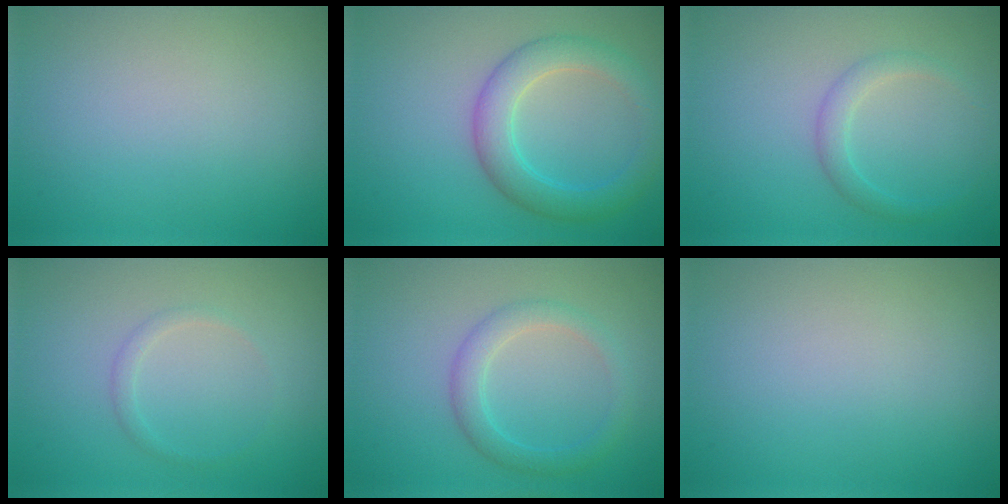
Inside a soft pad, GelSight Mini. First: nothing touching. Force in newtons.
{"total": 4.5, "press": 4.5, "slide": 0.1}
{"total": 1.7, "press": 1.7, "slide": 0.1}
{"total": 0.9, "press": 0.9, "slide": 0.0}
{"total": 2.6, "press": 2.6, "slide": 0.1}
{"total": 0.0}